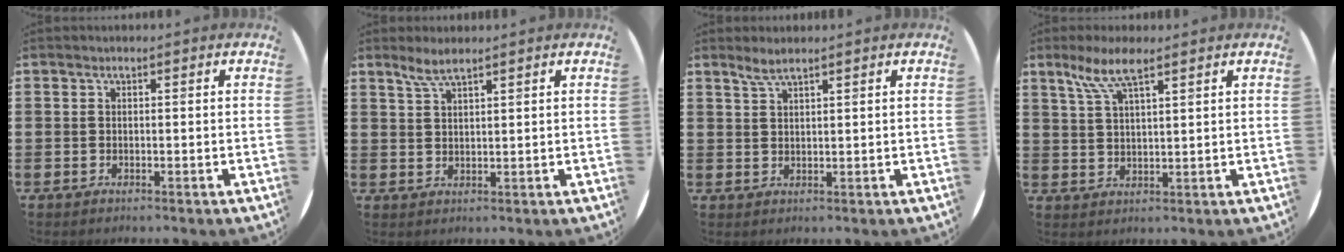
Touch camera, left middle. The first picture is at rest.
{"total": 3.0, "force": [2.5, 0.4, 1.7], "torque": [-0.035, 0.005, 0.045]}
{"total": 2.2, "force": [1.9, 0.2, 1.0], "torque": [-0.021, 0.002, 0.034]}
{"total": 6.1, "force": [4.2, 1.3, 4.2], "torque": [-0.092, 0.003, 0.073]}